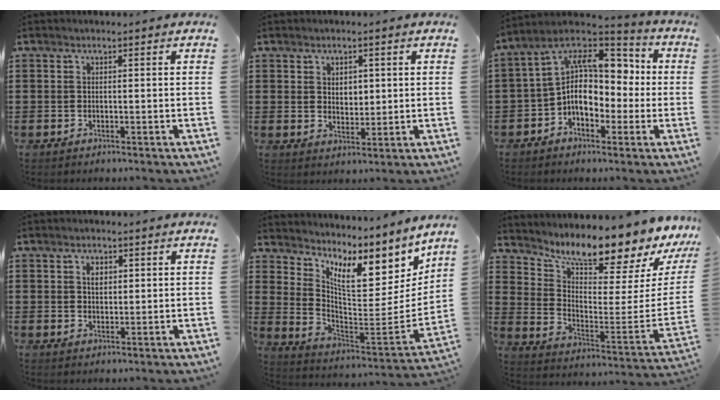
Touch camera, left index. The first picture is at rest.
{"total": 2.4, "force": [1.1, 1.7, 1.3], "torque": [-0.024, 0.005, 0.017]}
{"total": 11.2, "force": [-0.1, 7.7, 8.1], "torque": [-0.163, -0.005, -0.010]}
{"total": 2.2, "force": [0.9, 1.4, 1.5], "torque": [-0.024, 0.003, 0.014]}
{"total": 9.7, "force": [7.8, 2.6, 5.2], "torque": [-0.100, -0.079, 0.126]}
{"total": 9.1, "force": [8.4, 0.4, 3.4], "torque": [-0.059, -0.098, 0.128]}